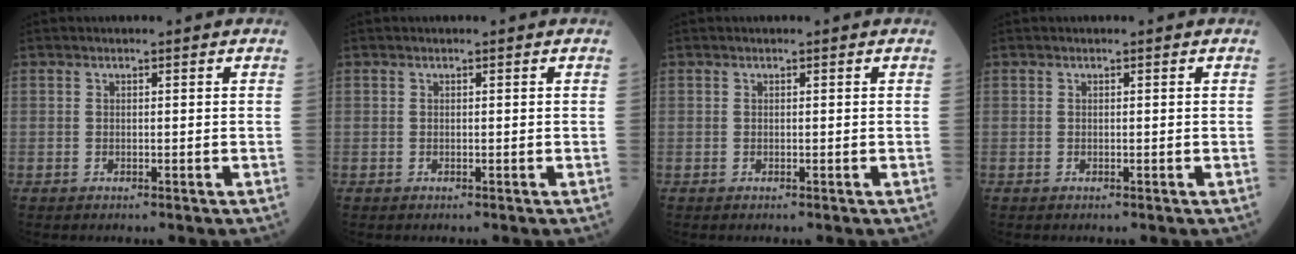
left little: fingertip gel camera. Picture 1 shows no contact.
{"total": 0.0}
{"total": 0.0}
{"total": 0.0}